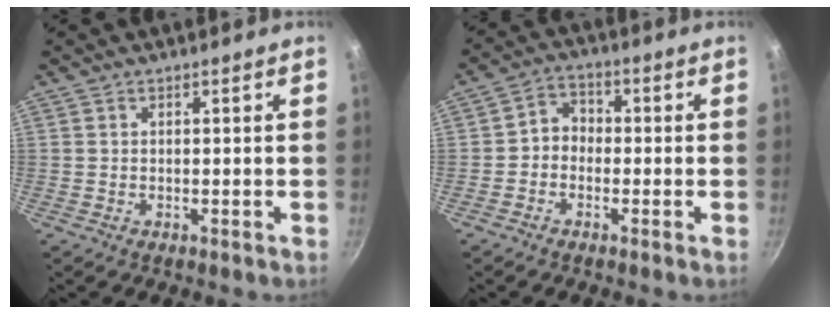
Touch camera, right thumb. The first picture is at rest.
{"total": 4.3, "force": [-1.0, 3.5, 2.2], "torque": [-0.017, 0.020, -0.031]}